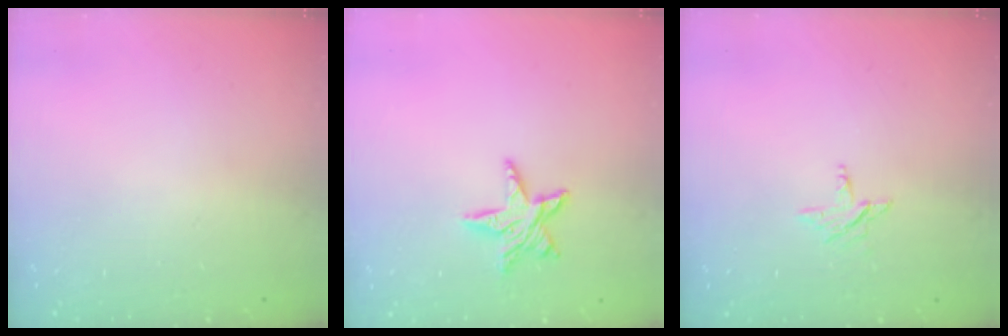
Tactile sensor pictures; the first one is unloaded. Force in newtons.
{"total": 8.7, "press": 8.6, "slide": 0.6}
{"total": 3.0, "press": 3.0, "slide": 0.3}